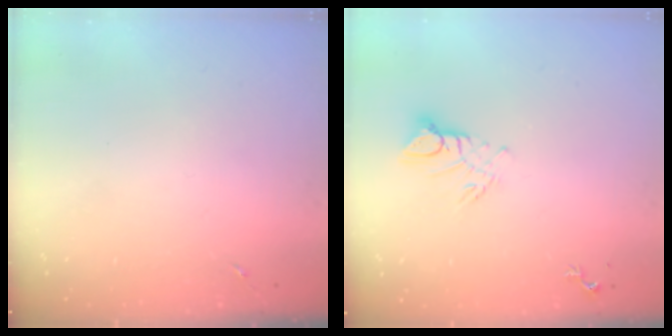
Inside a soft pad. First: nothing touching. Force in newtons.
{"total": 6.8, "press": 6.8, "slide": 0.5}